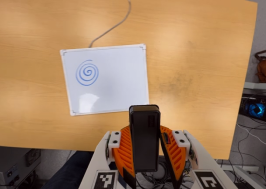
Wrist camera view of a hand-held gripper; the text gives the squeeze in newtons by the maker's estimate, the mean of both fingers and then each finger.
{"total": 5.7, "left": 5.4, "right": 6.0}